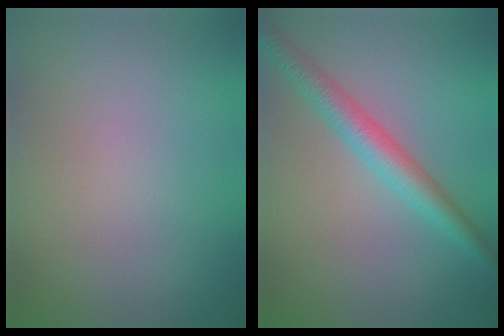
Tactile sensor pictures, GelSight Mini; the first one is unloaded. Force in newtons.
{"total": 3.7, "press": 3.7, "slide": 0.1}